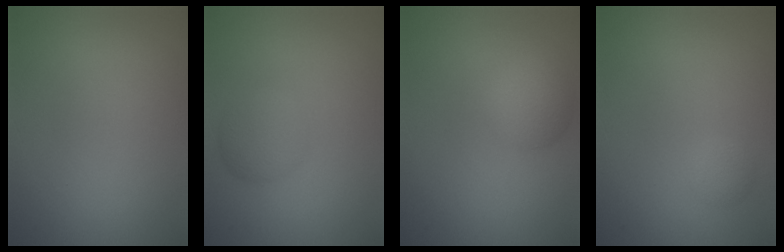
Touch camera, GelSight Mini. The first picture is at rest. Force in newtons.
{"total": 2.6, "press": 2.6, "slide": 0.1}
{"total": 2.7, "press": 2.7, "slide": 0.2}
{"total": 1.0, "press": 1.0, "slide": 0.1}